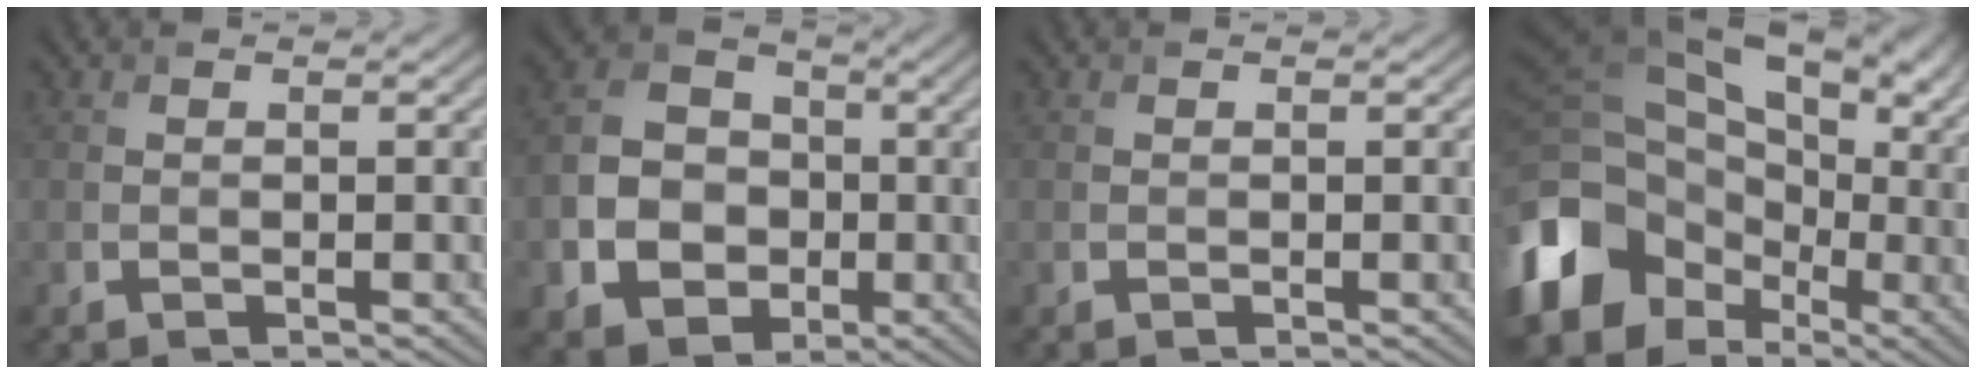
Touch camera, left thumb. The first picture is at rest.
{"total": 10.3, "force": [-2.5, 8.5, 5.2], "torque": [-0.123, -0.021, -0.058]}
{"total": 0.0}
{"total": 19.9, "force": [-1.4, 16.0, 11.7], "torque": [-0.279, -0.025, -0.012]}